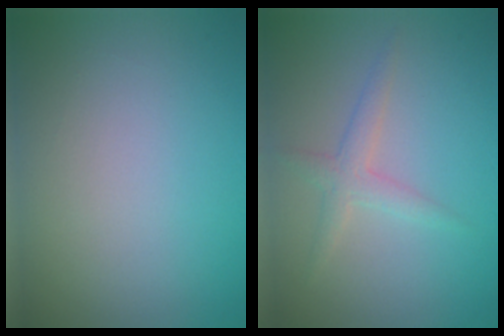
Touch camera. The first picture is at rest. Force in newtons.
{"total": 2.0, "press": 2.0, "slide": 0.1}